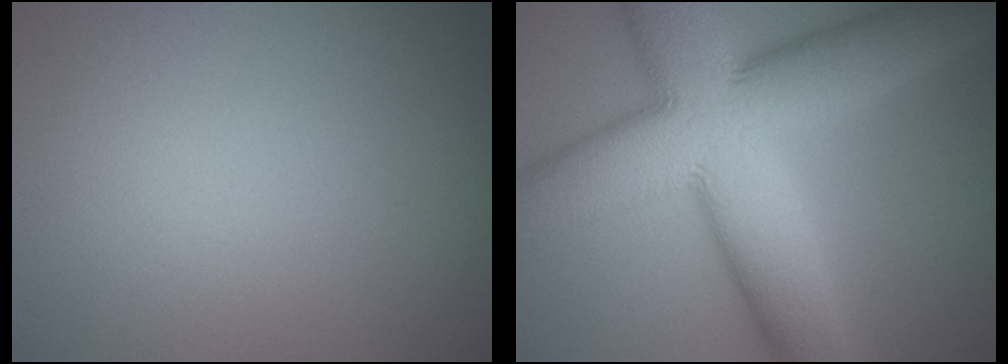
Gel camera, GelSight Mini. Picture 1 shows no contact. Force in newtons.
{"total": 13.1, "press": 13.1, "slide": 0.1}